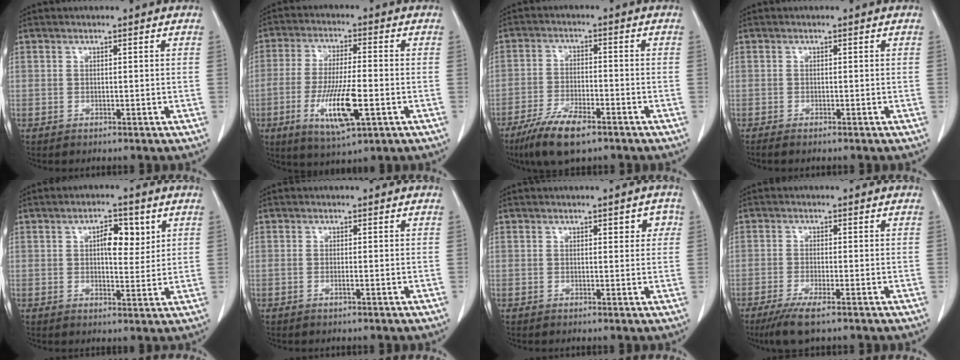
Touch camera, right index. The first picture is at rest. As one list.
[{"total": 11.2, "force": [-3.6, 1.9, 10.5], "torque": [-0.204, -0.016, -0.059]}, {"total": 8.8, "force": [-6.0, 2.2, 6.0], "torque": [-0.113, -0.014, -0.105]}, {"total": 1.4, "force": [-1.2, 0.2, 0.8], "torque": [-0.016, -0.004, -0.016]}, {"total": 5.4, "force": [1.9, 2.3, 4.5], "torque": [-0.069, 0.006, 0.029]}, {"total": 0.8, "force": [-0.4, -0.1, 0.7], "torque": [-0.015, 0.000, -0.006]}, {"total": 2.5, "force": [0.9, 1.3, 1.9], "torque": [-0.016, 0.008, 0.009]}, {"total": 5.1, "force": [-3.3, 0.5, 3.9], "torque": [-0.073, -0.015, -0.057]}]